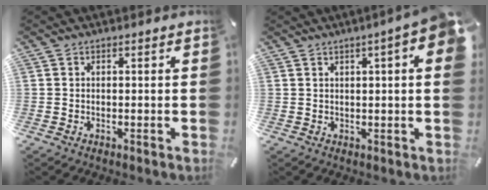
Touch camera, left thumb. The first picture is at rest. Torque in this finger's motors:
{"motor_torque": [2.54, 2.46, 1.46, -1.30, 0.11]}